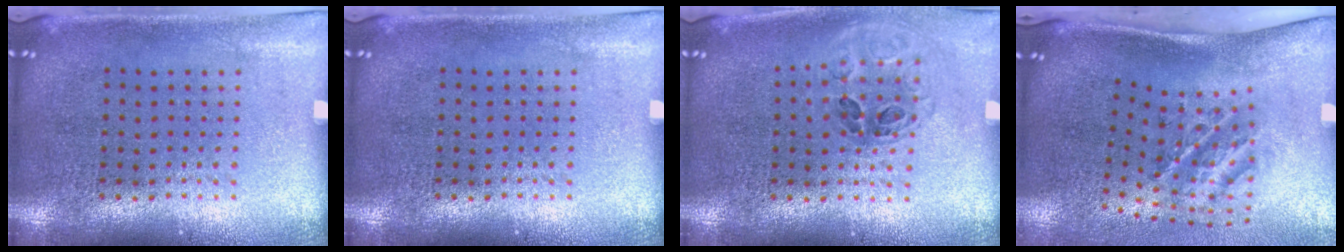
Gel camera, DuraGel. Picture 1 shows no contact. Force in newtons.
{"total": 0.0}
{"total": 1.0, "press": 1.0, "slide": 0.3}
{"total": 2.1, "press": 1.3, "slide": 1.7}